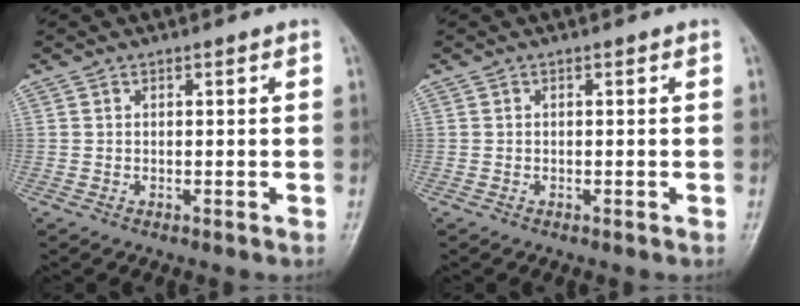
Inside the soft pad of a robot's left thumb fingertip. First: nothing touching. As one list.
[{"total": 0.0}]